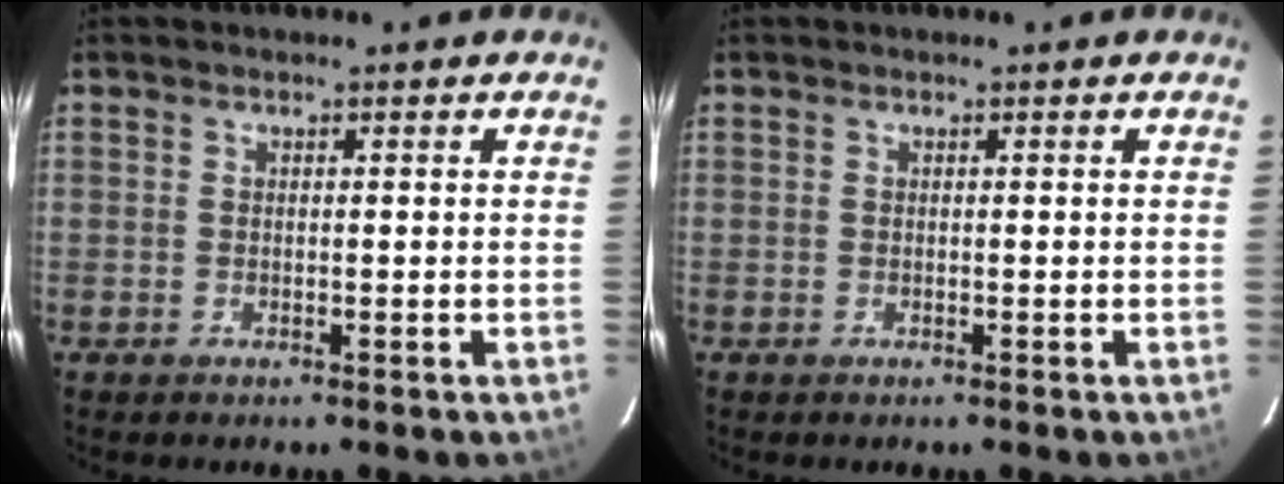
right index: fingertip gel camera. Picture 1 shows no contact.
{"total": 0.0}